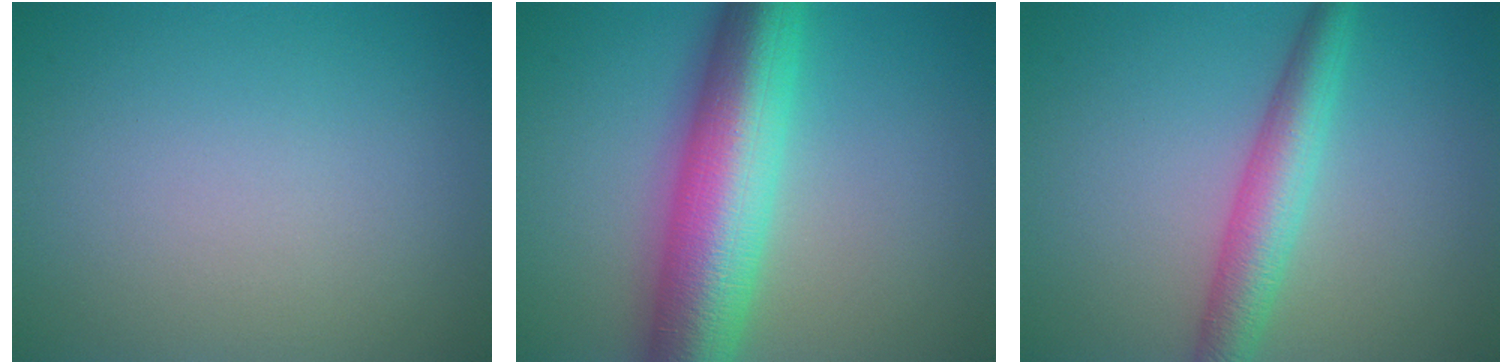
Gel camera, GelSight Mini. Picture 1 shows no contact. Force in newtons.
{"total": 11.1, "press": 11.1, "slide": 0.1}
{"total": 4.4, "press": 4.4, "slide": 0.1}